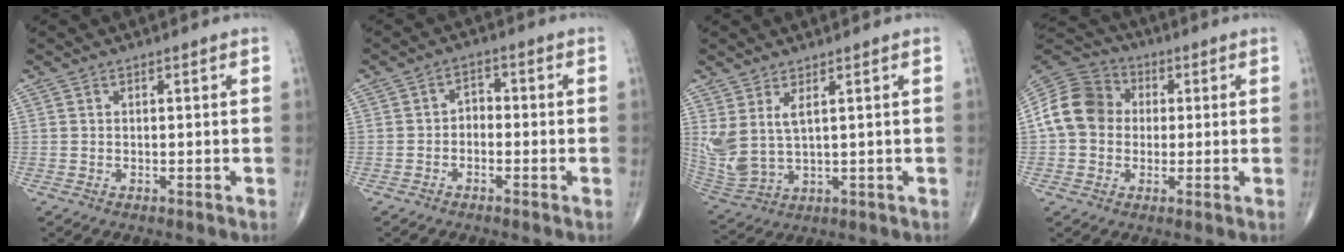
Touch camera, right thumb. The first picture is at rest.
{"total": 2.8, "force": [-1.0, 2.0, 1.6], "torque": [-0.010, 0.020, -0.029]}
{"total": 8.2, "force": [2.8, 3.7, 6.8], "torque": [-0.160, -0.013, 0.073]}
{"total": 12.4, "force": [0.6, 10.6, 6.4], "torque": [-0.108, 0.030, -0.002]}